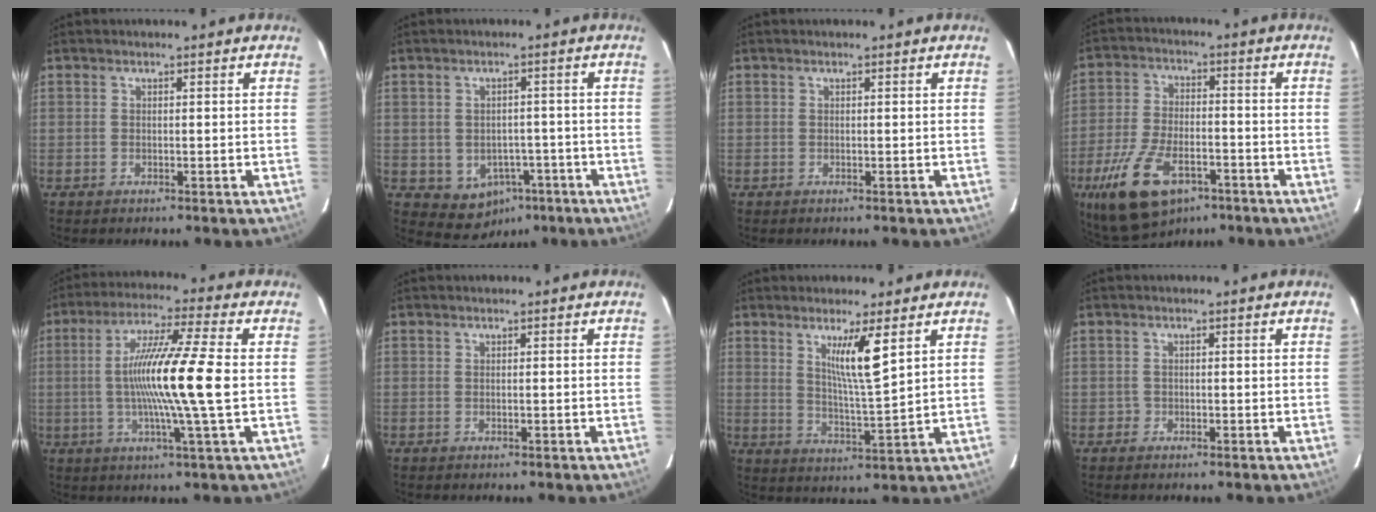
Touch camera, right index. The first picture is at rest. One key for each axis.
{"total": 6.9, "fx": -2.8, "fy": 5.7, "fz": 2.7, "tx": -0.039, "ty": 0.011, "tz": -0.023}
{"total": 0.0}
{"total": 13.2, "fx": -7.1, "fy": 6.3, "fz": 9.2, "tx": -0.194, "ty": -0.009, "tz": -0.119}
{"total": 13.6, "fx": -0.4, "fy": -1.2, "fz": 13.5, "tx": -0.252, "ty": -0.005, "tz": -0.015}
{"total": 0.0}
{"total": 7.1, "fx": 3.4, "fy": -0.5, "fz": 6.3, "tx": -0.110, "ty": -0.019, "tz": 0.062}
{"total": 0.9, "fx": -0.4, "fy": 0.8, "fz": -0.2, "tx": 0.001, "ty": 0.005, "tz": -0.009}